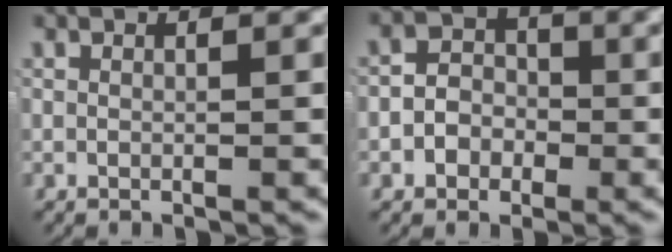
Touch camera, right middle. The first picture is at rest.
{"total": 3.8, "force": [-1.2, 3.4, 1.3], "torque": [-0.013, -0.004, -0.029]}